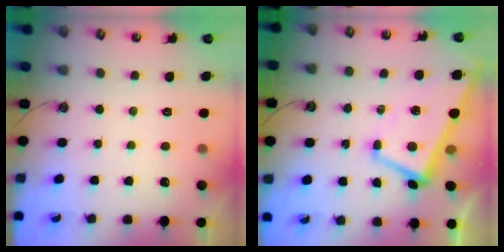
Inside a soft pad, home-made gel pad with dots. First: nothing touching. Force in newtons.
{"total": 1.2, "press": 0.7, "slide": 1.0}